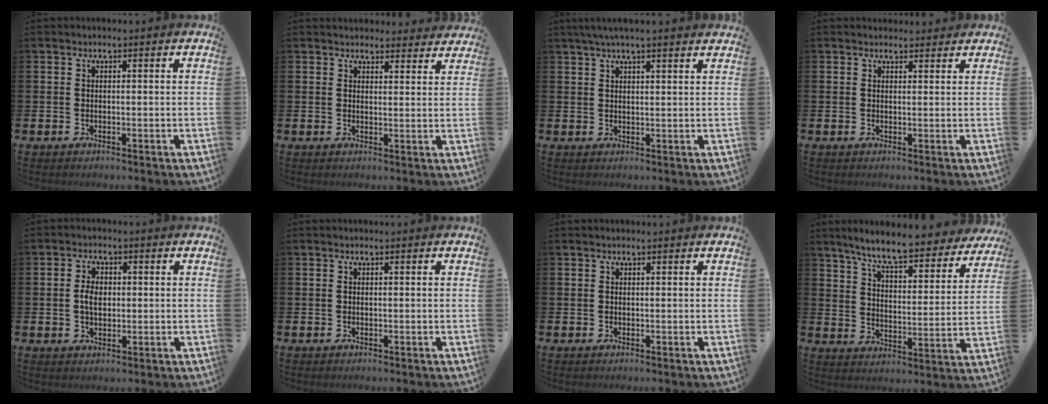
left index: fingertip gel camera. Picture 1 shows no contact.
{"total": 3.1, "force": [3.0, 0.9, -0.2], "torque": [0.009, -0.016, 0.053]}
{"total": 3.3, "force": [2.9, 0.0, 1.6], "torque": [-0.036, -0.003, 0.052]}
{"total": 1.5, "force": [1.4, 0.7, -0.1], "torque": [0.010, -0.001, 0.023]}
{"total": 3.2, "force": [0.2, 2.0, 2.4], "torque": [-0.025, 0.000, -0.002]}
{"total": 0.0}
{"total": 0.0}
{"total": 8.5, "force": [7.8, 0.8, 3.4], "torque": [-0.094, -0.057, 0.131]}